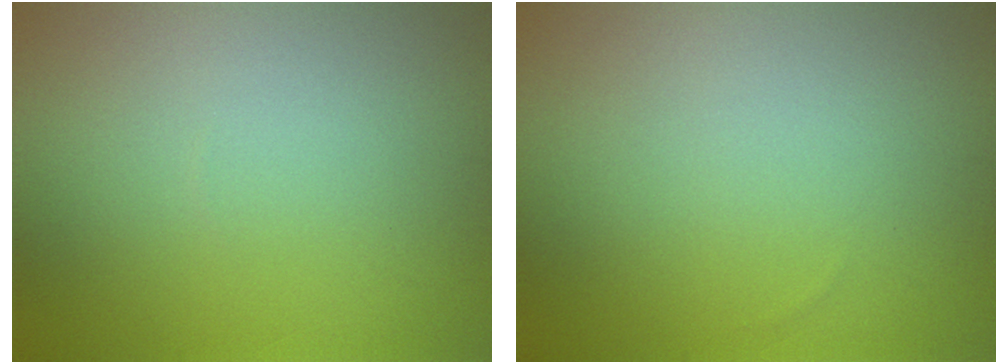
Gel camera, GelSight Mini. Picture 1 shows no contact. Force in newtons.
{"total": 0.0}